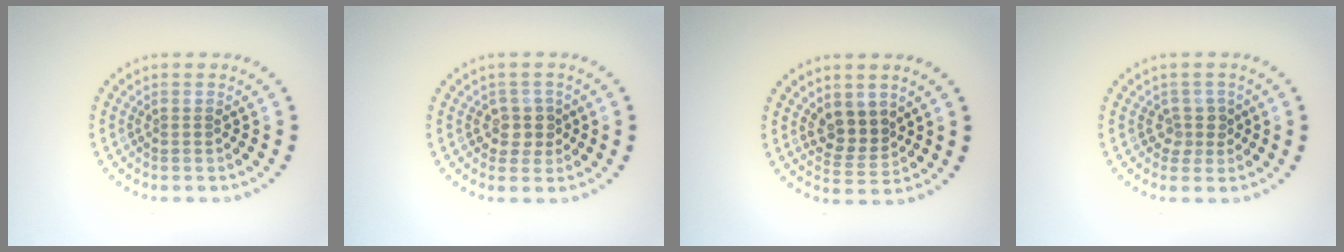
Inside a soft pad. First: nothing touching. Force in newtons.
{"total": 2.0, "press": 1.7, "slide": 1.2}
{"total": 2.8, "press": 2.5, "slide": 1.3}
{"total": 1.9, "press": 1.4, "slide": 1.3}